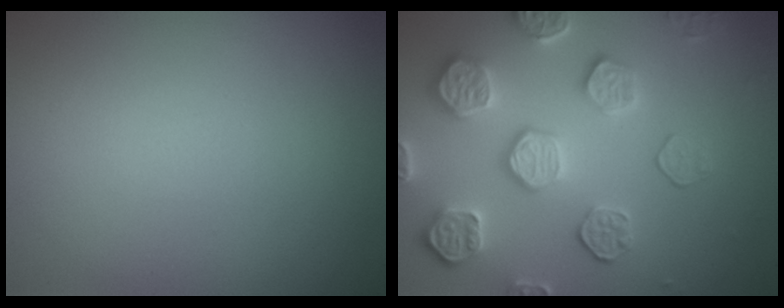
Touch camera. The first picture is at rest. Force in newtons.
{"total": 5.5, "press": 5.1, "slide": 2.2}